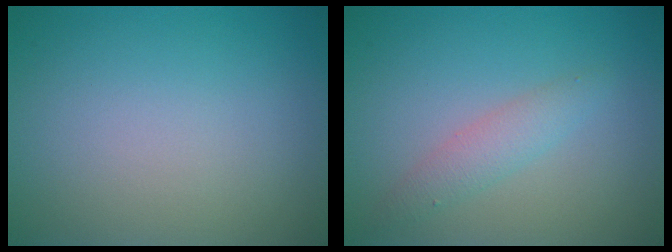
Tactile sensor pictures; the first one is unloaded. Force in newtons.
{"total": 2.0, "press": 2.0, "slide": 0.0}